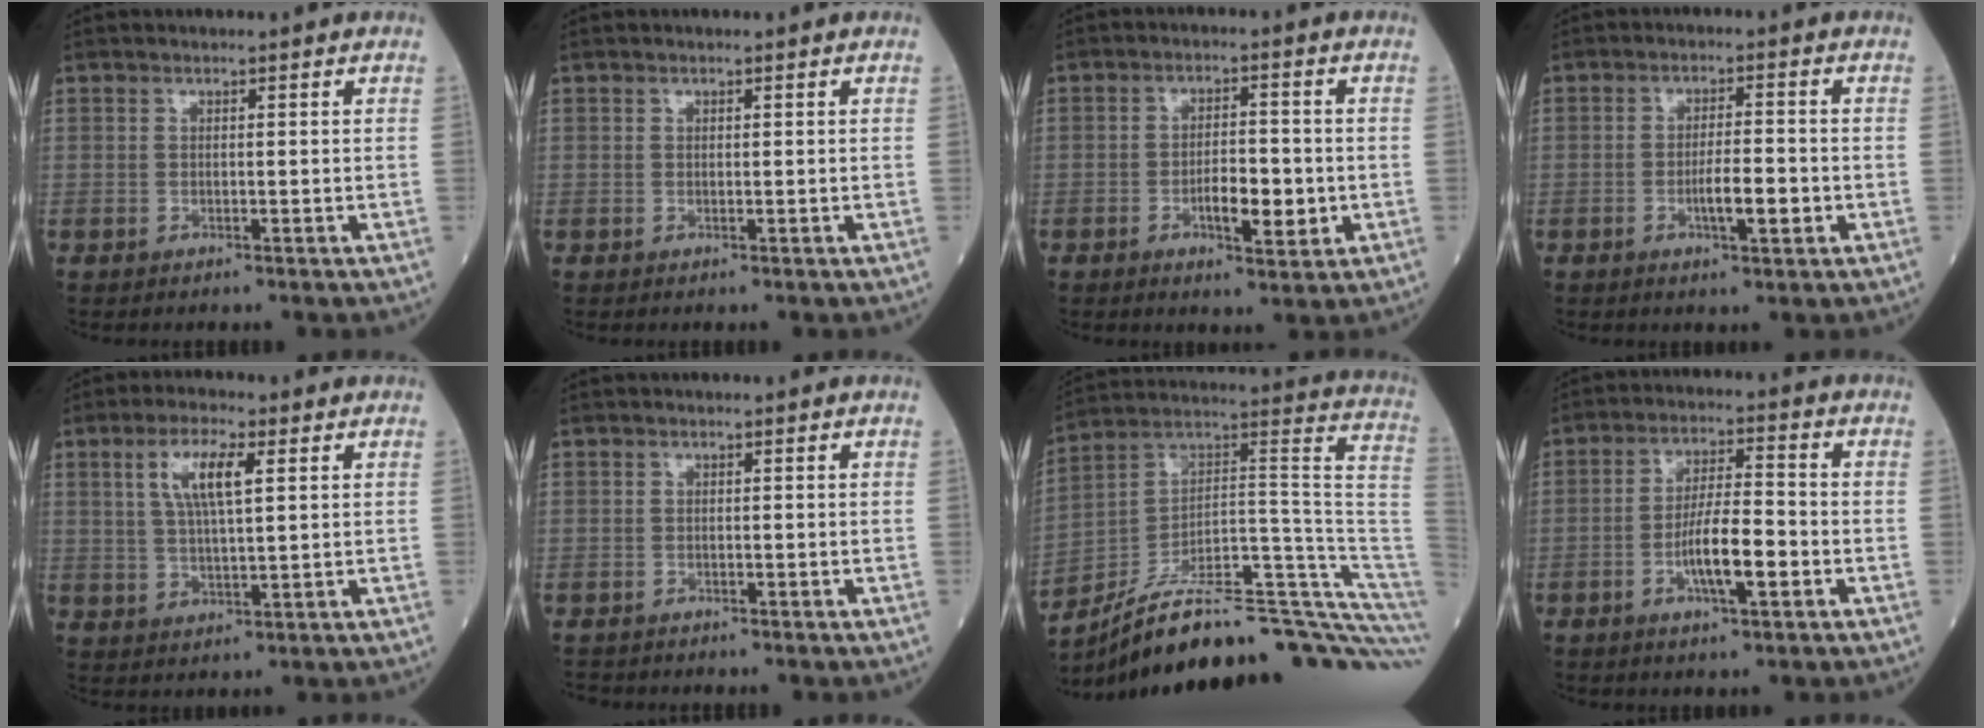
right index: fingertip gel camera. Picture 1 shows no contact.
{"total": 0.0}
{"total": 6.1, "force": [-1.5, 1.9, 5.6], "torque": [-0.093, -0.002, -0.023]}
{"total": 5.0, "force": [-1.4, 0.8, 4.7], "torque": [-0.081, -0.002, -0.022]}
{"total": 7.0, "force": [2.5, 1.4, 6.4], "torque": [-0.126, 0.007, 0.048]}
{"total": 1.6, "force": [-1.3, 0.8, -0.2], "torque": [-0.007, -0.001, -0.025]}
{"total": 27.9, "force": [-22.1, 1.8, 16.9], "torque": [-0.137, 0.050, -0.328]}
{"total": 8.1, "force": [-2.6, 1.4, 7.5], "torque": [-0.140, 0.004, -0.046]}